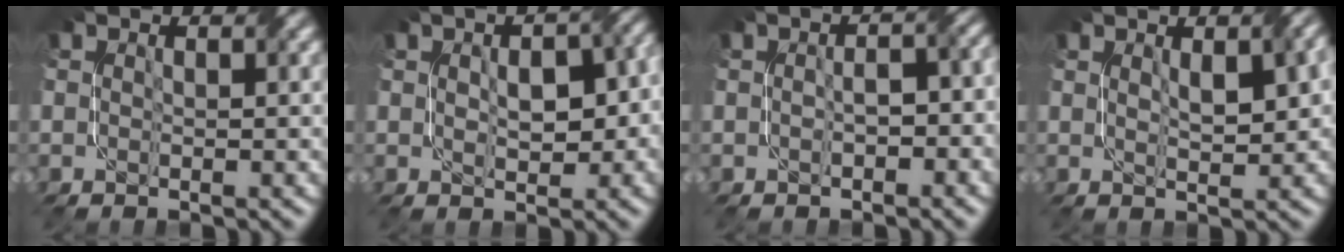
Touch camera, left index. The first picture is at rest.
{"total": 5.8, "force": [0.4, 3.3, 4.8], "torque": [-0.054, 0.007, 0.018]}
{"total": 2.9, "force": [-0.7, 1.4, 2.5], "torque": [-0.036, 0.002, -0.007]}
{"total": 3.5, "force": [1.2, 1.0, 3.1], "torque": [-0.053, 0.002, 0.024]}